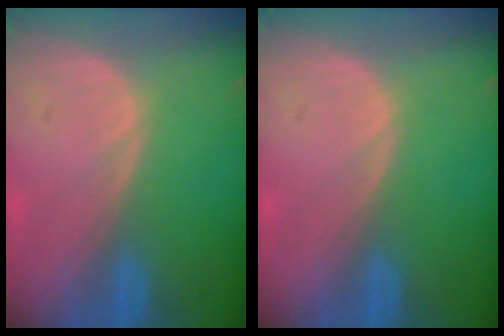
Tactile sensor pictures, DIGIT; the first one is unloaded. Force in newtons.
{"total": 0.0}